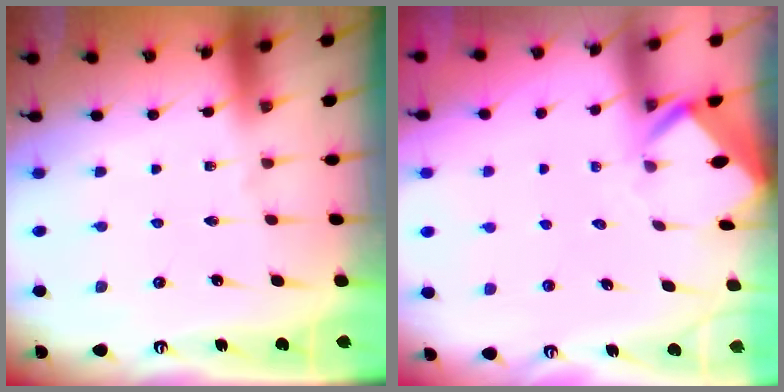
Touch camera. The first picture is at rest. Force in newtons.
{"total": 2.4, "press": 2.4, "slide": 0.1}